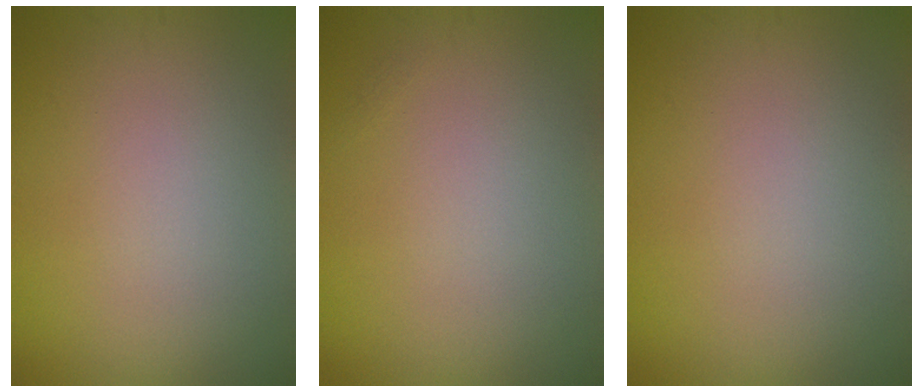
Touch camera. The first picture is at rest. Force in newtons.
{"total": 0.0}
{"total": 0.0}